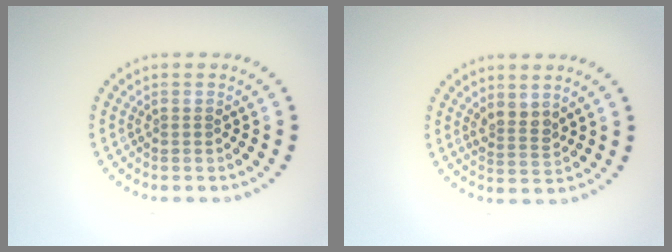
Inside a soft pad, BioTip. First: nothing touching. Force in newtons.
{"total": 2.0, "press": 1.6, "slide": 1.2}